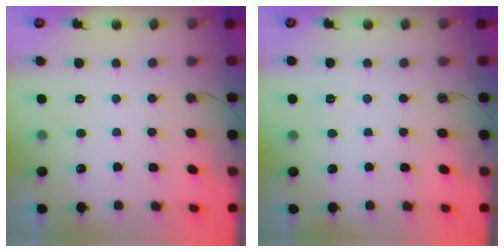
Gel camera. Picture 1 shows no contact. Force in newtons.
{"total": 1.9, "press": 1.7, "slide": 1.0}